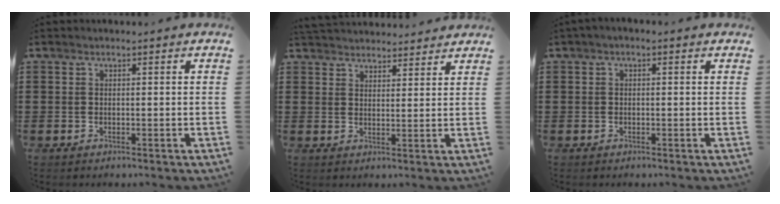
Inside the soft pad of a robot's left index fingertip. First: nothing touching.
{"total": 3.8, "force": [3.7, 0.6, 0.3], "torque": [-0.017, -0.008, 0.071]}
{"total": 0.8, "force": [-0.3, 0.3, 0.7], "torque": [-0.012, 0.000, -0.007]}